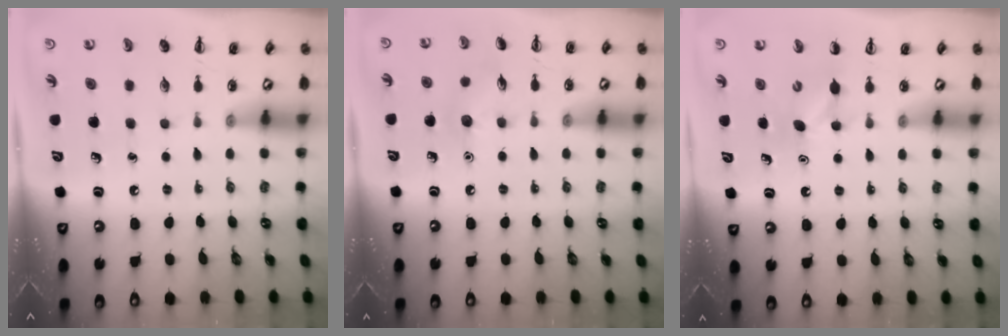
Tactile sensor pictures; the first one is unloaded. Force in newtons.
{"total": 6.7, "press": 6.5, "slide": 1.6}
{"total": 4.1, "press": 3.9, "slide": 1.3}